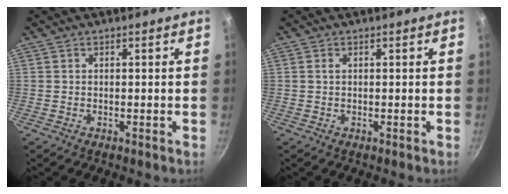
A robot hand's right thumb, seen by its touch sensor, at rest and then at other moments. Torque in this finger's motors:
{"motor_torque": [-0.41, 0.30, -0.27, -0.09, 0.04]}